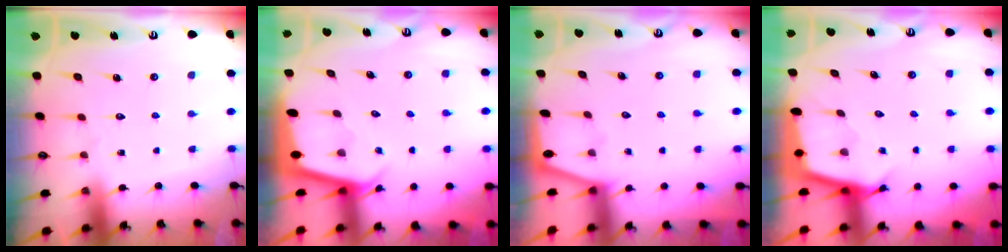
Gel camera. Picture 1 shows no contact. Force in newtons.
{"total": 2.0, "press": 2.0, "slide": 0.1}
{"total": 0.0}
{"total": 2.5, "press": 2.5, "slide": 0.1}